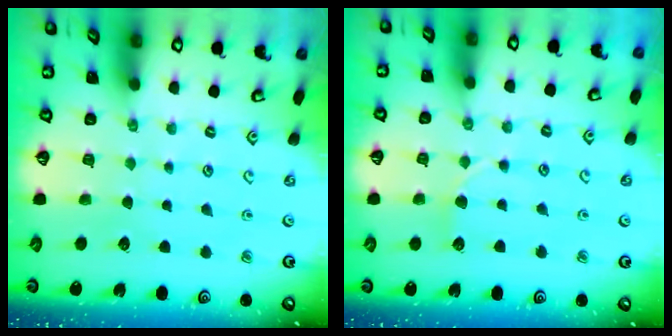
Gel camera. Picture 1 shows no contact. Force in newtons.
{"total": 5.7, "press": 5.7, "slide": 0.5}